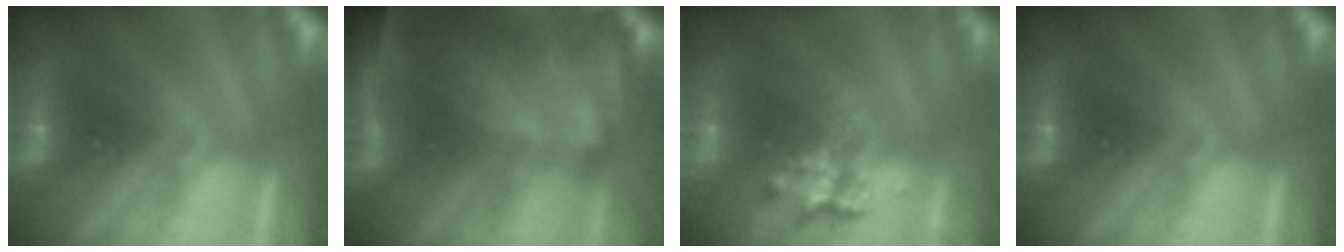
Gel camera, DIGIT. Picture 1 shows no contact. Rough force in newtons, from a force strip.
{"total": 10.3}
{"total": 2.3}
{"total": 0.0}